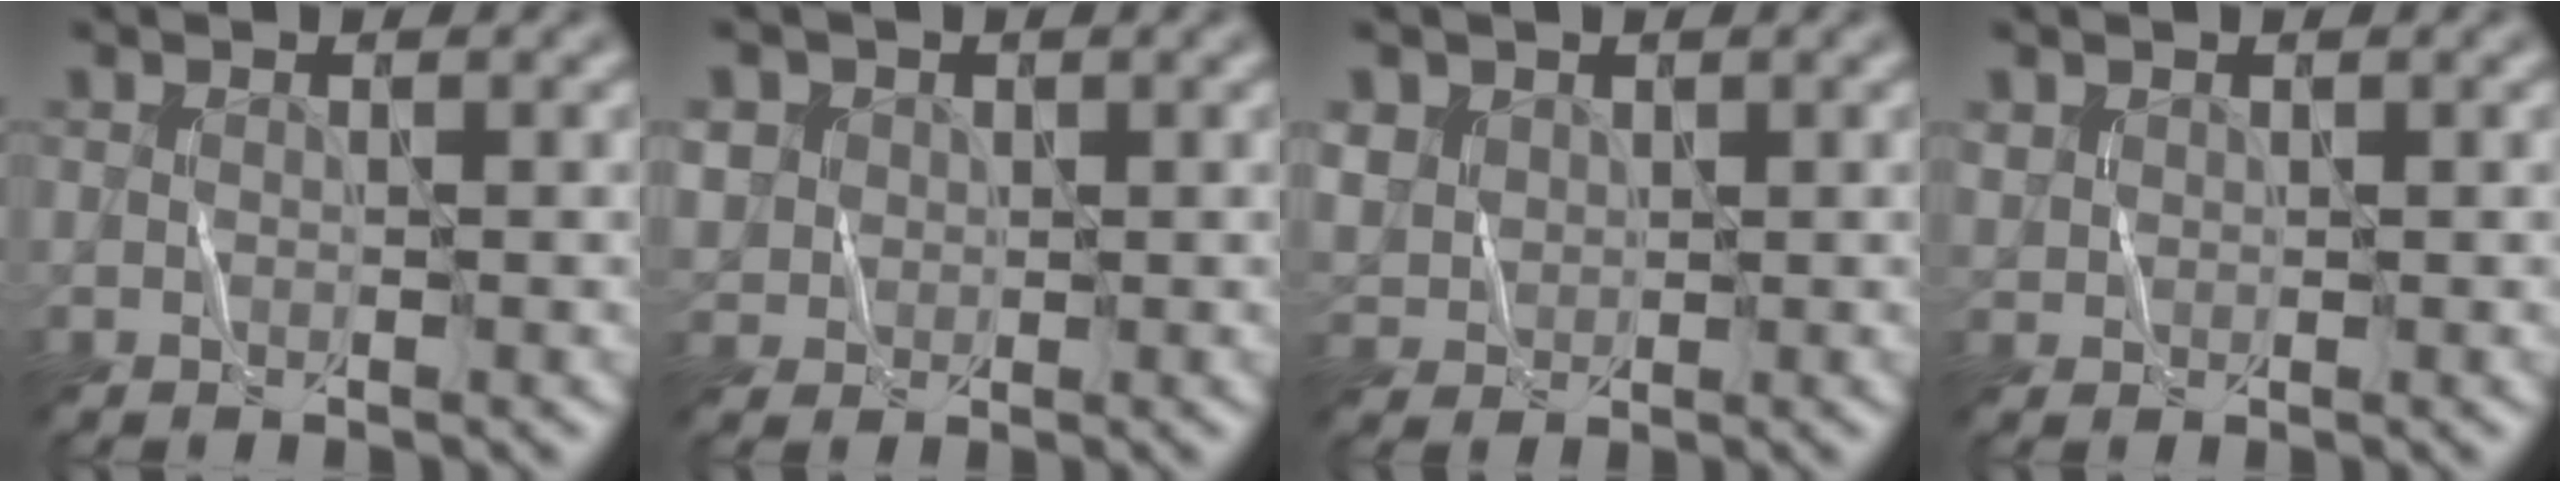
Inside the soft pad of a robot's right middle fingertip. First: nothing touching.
{"total": 3.1, "force": [1.2, 2.8, 0.5], "torque": [-0.036, 0.010, 0.017]}
{"total": 2.7, "force": [1.5, 2.2, 0.4], "torque": [-0.043, 0.004, 0.040]}
{"total": 0.9, "force": [0.6, 0.6, -0.2], "torque": [-0.003, 0.001, 0.014]}